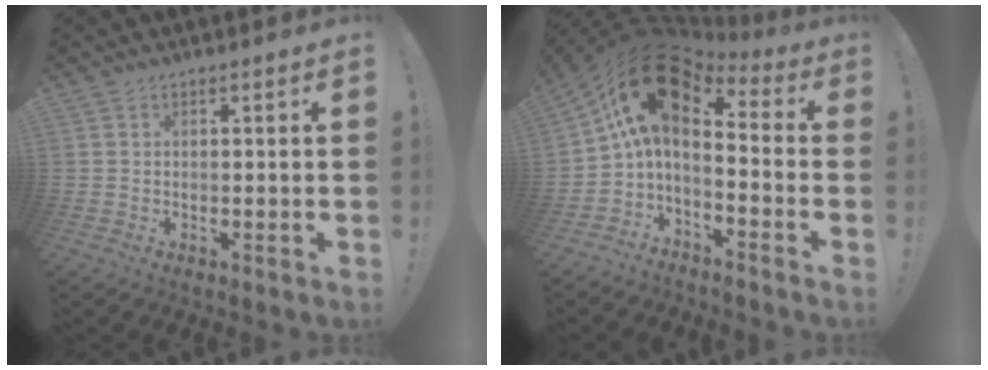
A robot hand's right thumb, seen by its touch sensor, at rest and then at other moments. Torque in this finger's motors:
{"motor_torque": [2.71, 2.31, 1.60, -1.15, 0.19]}